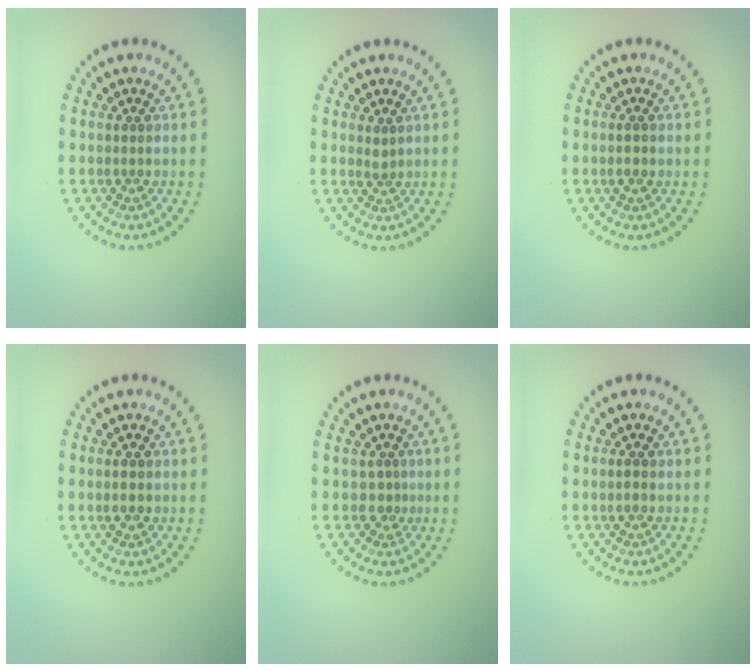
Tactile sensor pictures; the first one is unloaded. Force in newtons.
{"total": 0.9, "press": 0.6, "slide": 0.6}
{"total": 1.0, "press": 0.9, "slide": 0.3}
{"total": 1.7, "press": 1.7, "slide": 0.1}
{"total": 1.0, "press": 0.4, "slide": 0.9}
{"total": 1.0, "press": 1.0, "slide": 0.1}